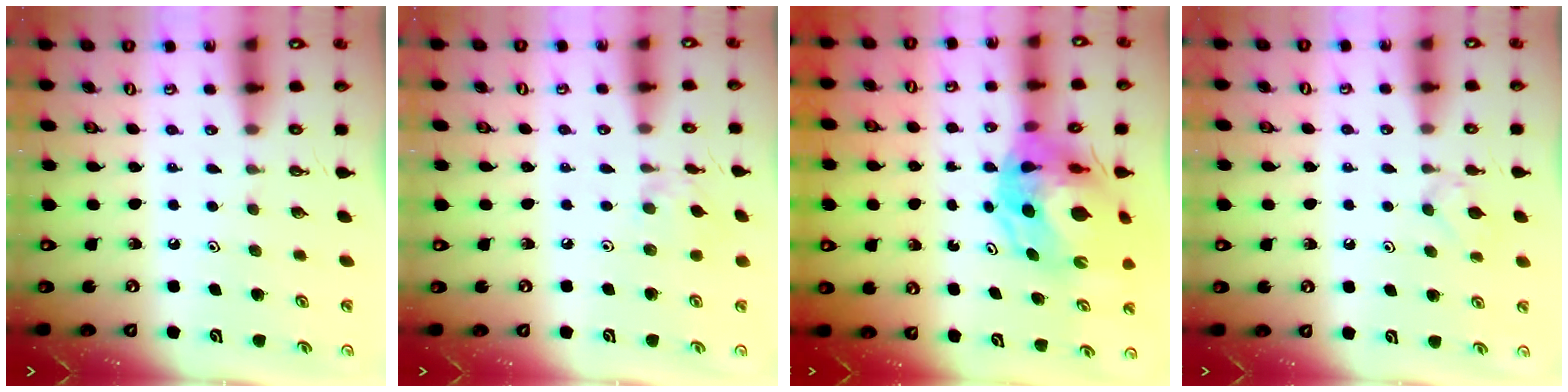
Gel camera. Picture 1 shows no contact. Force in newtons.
{"total": 2.1, "press": 2.1, "slide": 0.2}
{"total": 13.7, "press": 13.6, "slide": 1.6}
{"total": 2.9, "press": 2.8, "slide": 0.6}